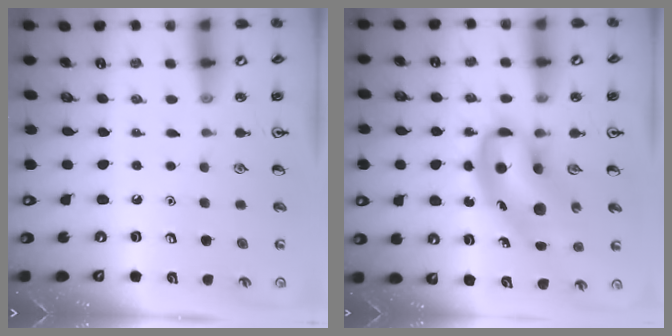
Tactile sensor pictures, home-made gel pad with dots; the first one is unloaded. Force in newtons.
{"total": 11.3, "press": 10.9, "slide": 3.1}